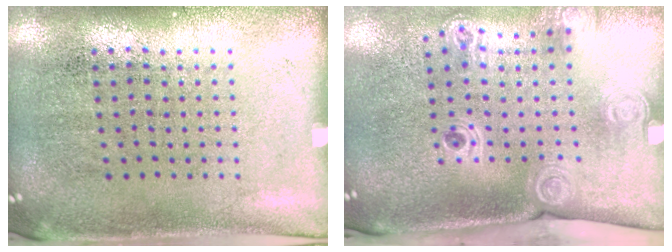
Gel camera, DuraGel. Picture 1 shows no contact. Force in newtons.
{"total": 2.3, "press": 1.7, "slide": 1.6}